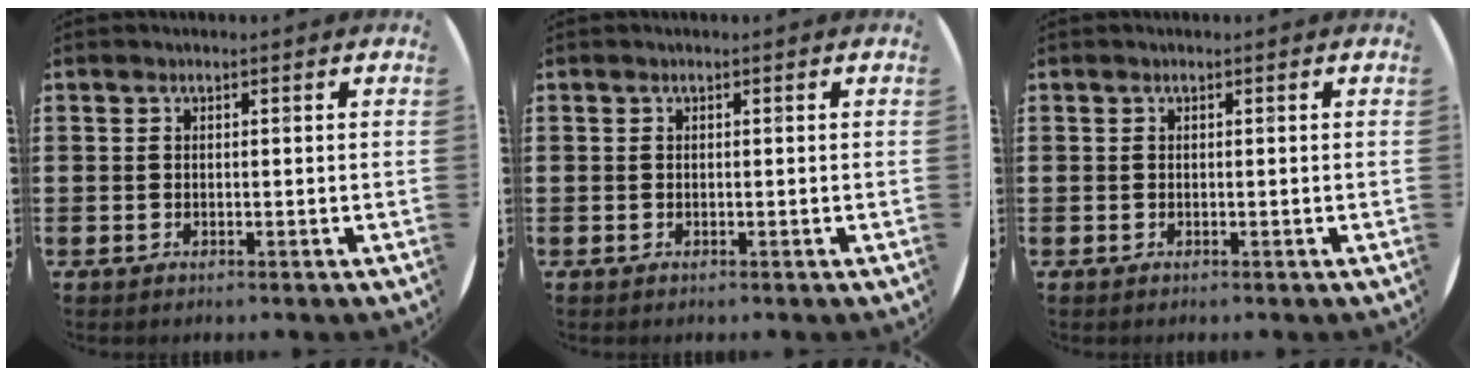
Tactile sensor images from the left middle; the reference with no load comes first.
{"total": 0.0}
{"total": 0.0}